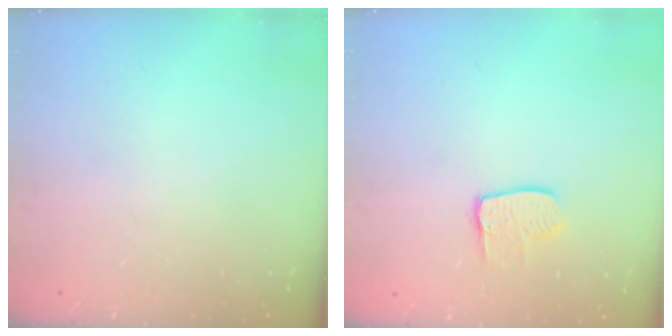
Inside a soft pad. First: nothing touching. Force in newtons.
{"total": 7.7, "press": 7.7, "slide": 0.7}